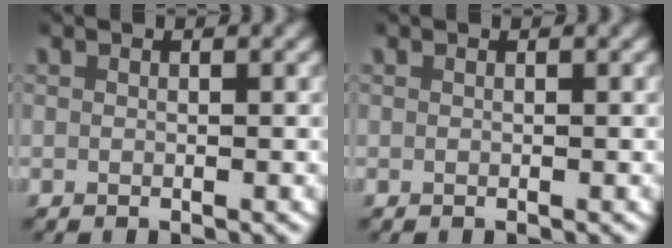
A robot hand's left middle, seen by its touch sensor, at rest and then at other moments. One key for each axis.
{"total": 0.0}